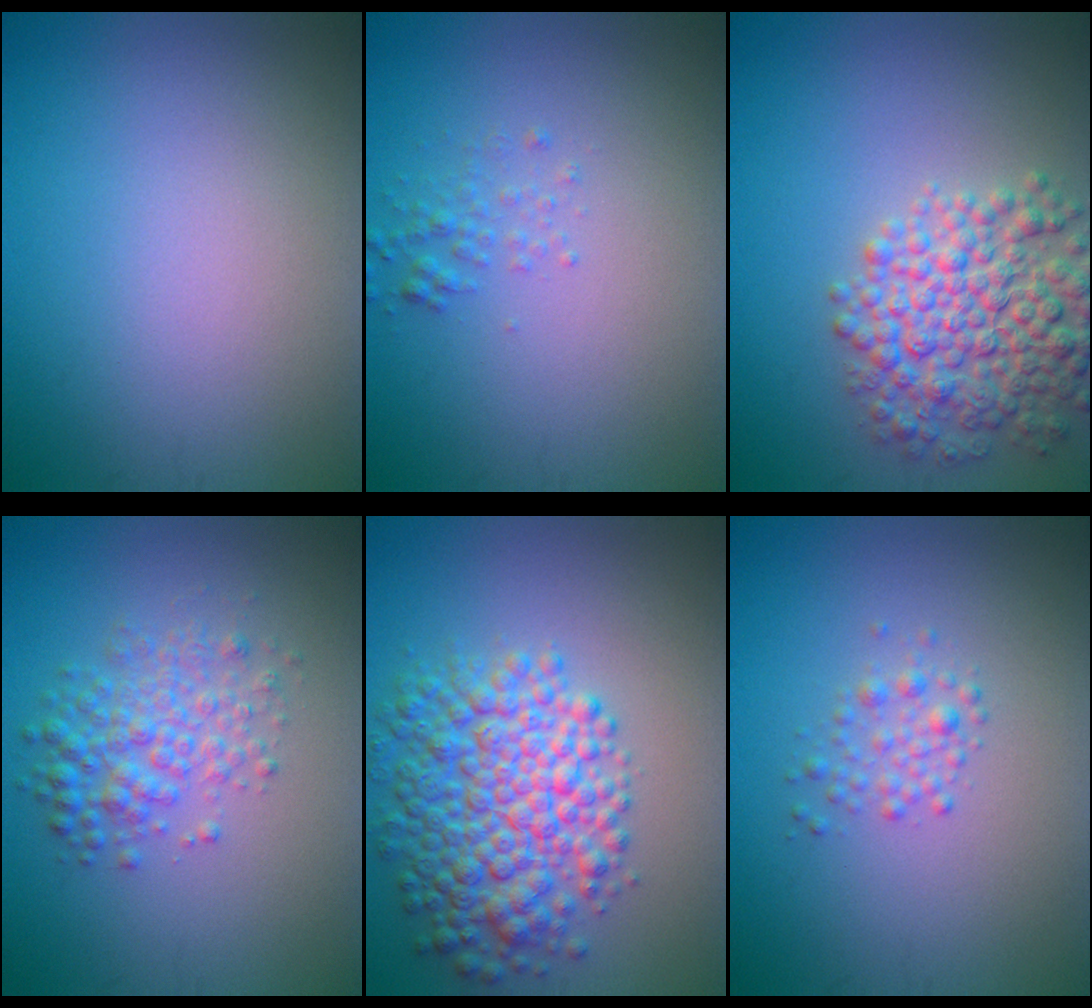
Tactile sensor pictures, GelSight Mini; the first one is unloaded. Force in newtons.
{"total": 1.3, "press": 1.3, "slide": 0.0}
{"total": 7.0, "press": 7.0, "slide": 0.2}
{"total": 3.7, "press": 3.7, "slide": 0.0}
{"total": 7.7, "press": 7.7, "slide": 0.2}
{"total": 1.6, "press": 1.6, "slide": 0.0}